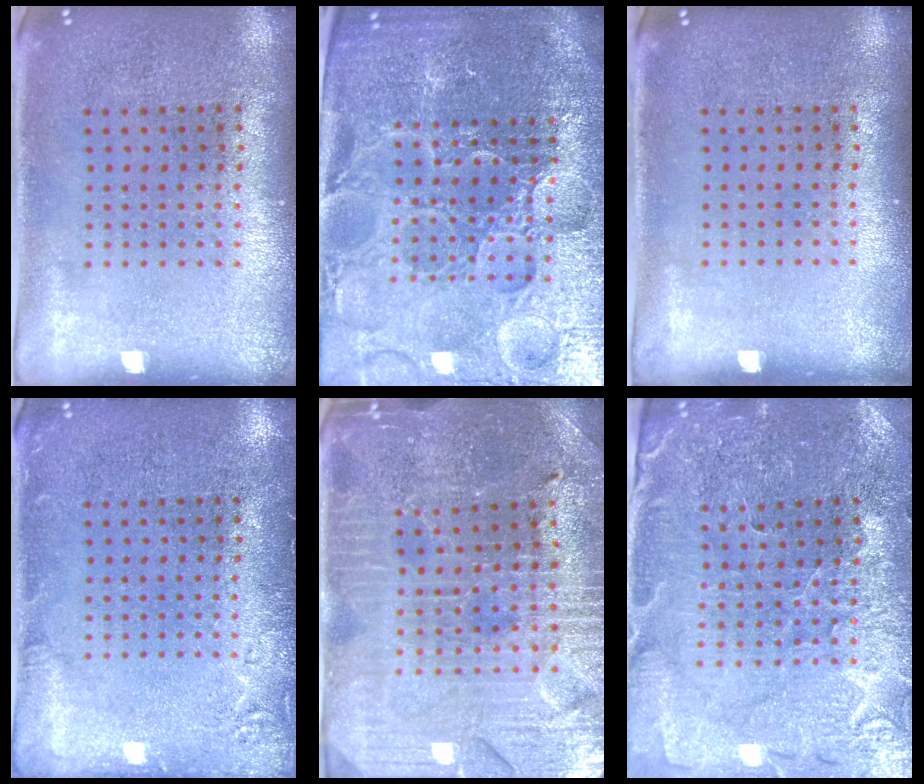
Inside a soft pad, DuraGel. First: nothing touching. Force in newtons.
{"total": 5.7, "press": 5.2, "slide": 2.4}
{"total": 0.0}
{"total": 1.9, "press": 1.8, "slide": 0.3}
{"total": 3.5, "press": 3.5, "slide": 0.7}
{"total": 1.8, "press": 1.8, "slide": 0.2}